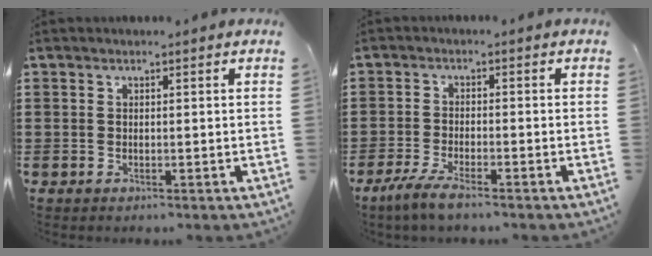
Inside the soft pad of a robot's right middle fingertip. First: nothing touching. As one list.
[{"total": 4.0, "force": [-3.1, 0.4, 2.4], "torque": [-0.061, -0.009, -0.064]}]